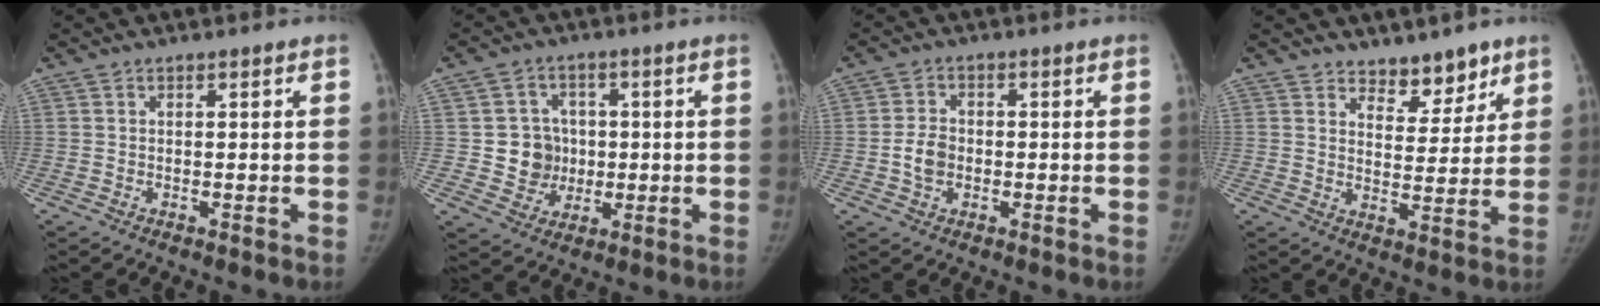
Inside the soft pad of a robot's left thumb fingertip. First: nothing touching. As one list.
[{"total": 8.2, "force": [-0.1, 7.8, 2.6], "torque": [-0.002, 0.011, 0.004]}, {"total": 5.4, "force": [-0.5, 5.1, 1.8], "torque": [-0.004, 0.010, -0.010]}, {"total": 6.8, "force": [5.4, 3.5, 2.4], "torque": [0.004, -0.039, 0.084]}]